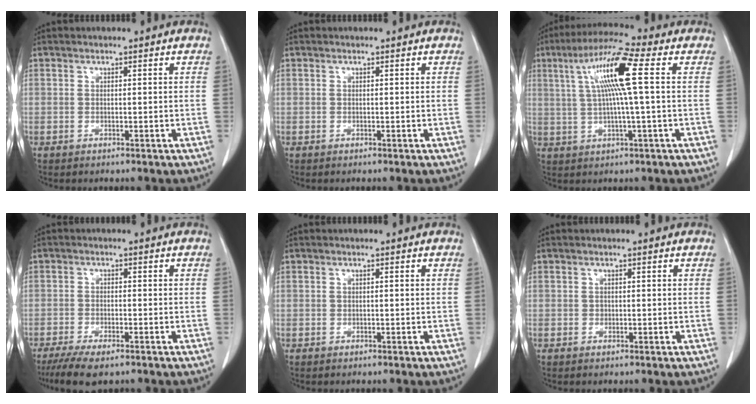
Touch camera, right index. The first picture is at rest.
{"total": 0.0}
{"total": 11.1, "force": [2.5, -0.4, 10.9], "torque": [-0.205, 0.020, 0.042]}
{"total": 7.2, "force": [-5.4, 2.0, 4.4], "torque": [-0.068, -0.014, -0.087]}
{"total": 0.0}
{"total": 0.0}